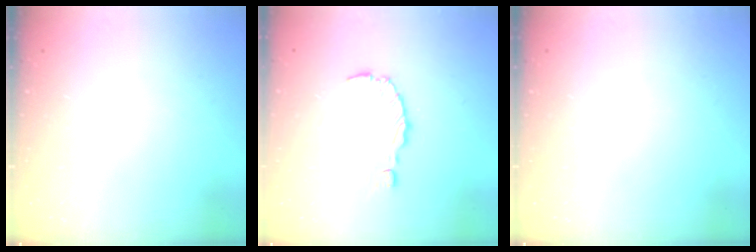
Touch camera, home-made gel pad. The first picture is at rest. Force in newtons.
{"total": 0.0}
{"total": 0.0}